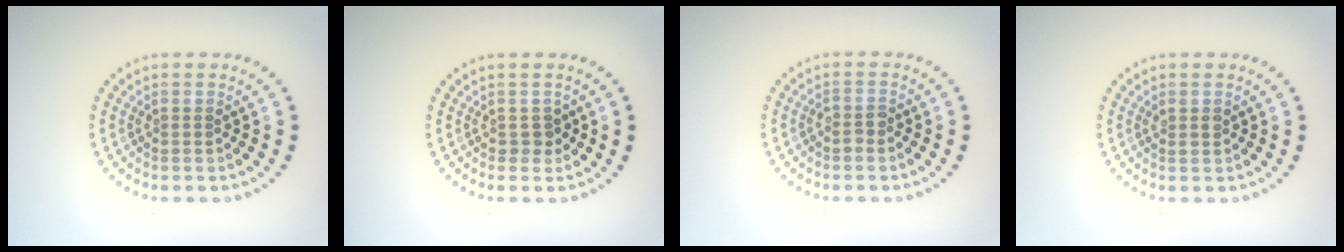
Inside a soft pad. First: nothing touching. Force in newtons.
{"total": 1.1, "press": 1.0, "slide": 0.5}
{"total": 1.0, "press": 0.9, "slide": 0.5}
{"total": 0.9, "press": 0.8, "slide": 0.4}